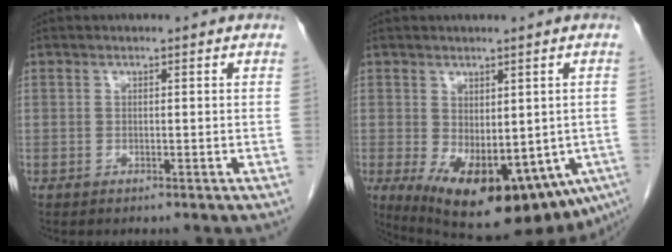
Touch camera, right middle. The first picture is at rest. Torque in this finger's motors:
{"motor_torque": [1.49, -0.65, 1.05, 0.21]}